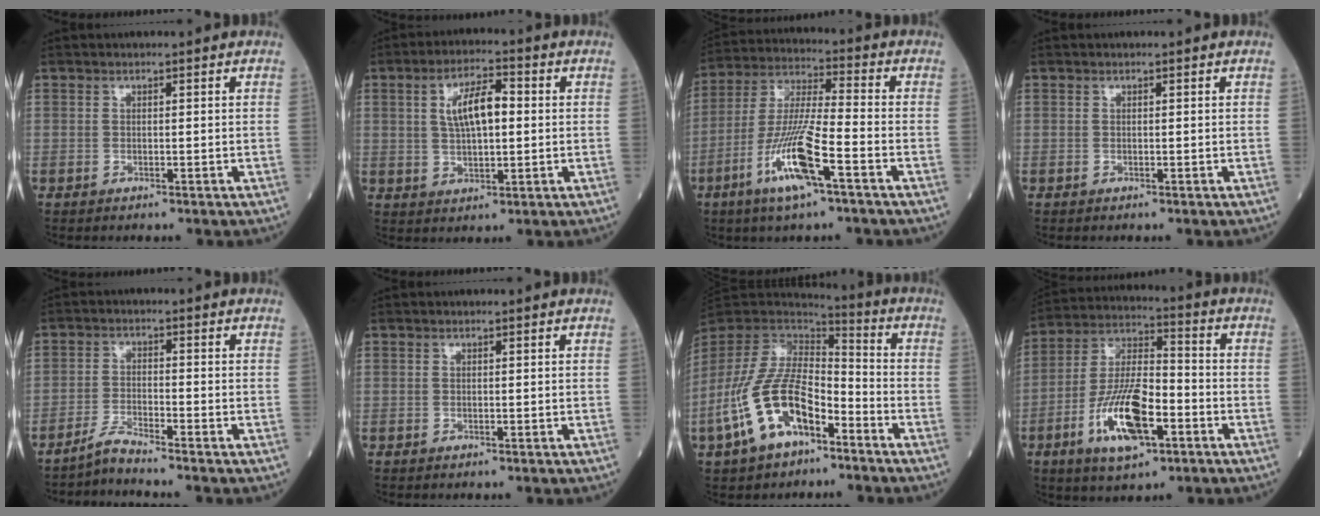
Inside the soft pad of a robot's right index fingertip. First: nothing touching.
{"total": 7.6, "force": [1.2, 2.6, 7.0], "torque": [-0.132, 0.014, 0.021]}
{"total": 12.7, "force": [-5.7, 1.0, 11.3], "torque": [-0.229, -0.011, -0.110]}
{"total": 0.0}
{"total": 3.3, "force": [-3.1, -1.0, 0.5], "torque": [-0.016, -0.018, -0.065]}
{"total": 0.0}
{"total": 15.1, "force": [-7.0, 7.2, 11.3], "torque": [-0.240, 0.008, -0.131]}
{"total": 14.0, "force": [-5.5, 4.7, 12.0], "torque": [-0.238, 0.001, -0.098]}